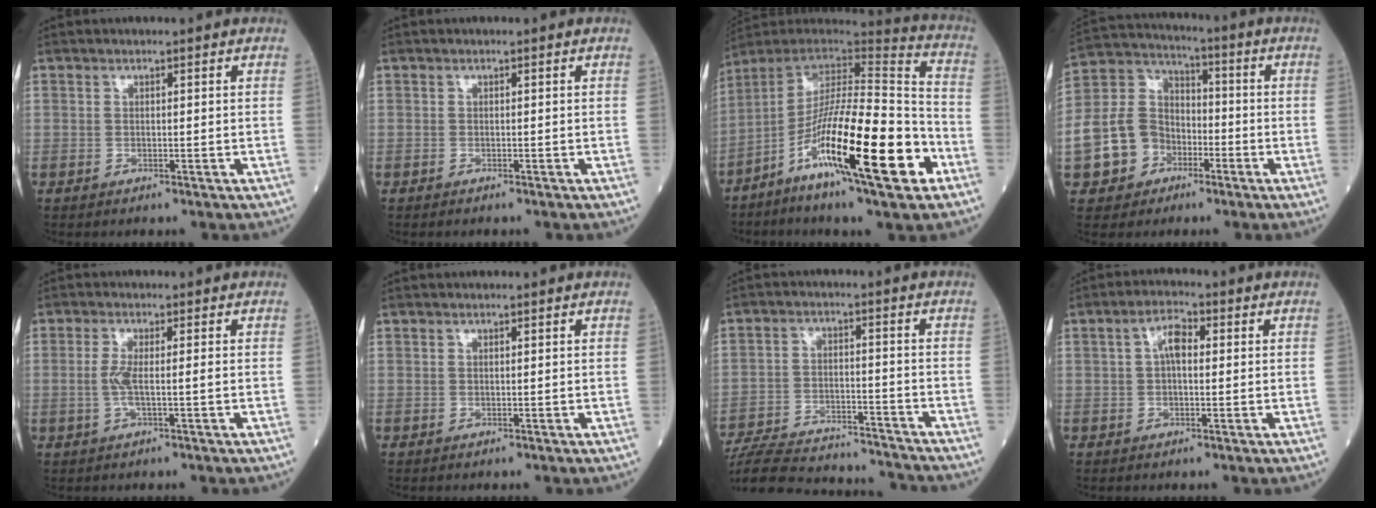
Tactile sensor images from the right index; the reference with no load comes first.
{"total": 0.6, "force": [-0.5, 0.1, 0.2], "torque": [-0.007, -0.001, -0.009]}
{"total": 23.0, "force": [-9.2, 2.0, 21.0], "torque": [-0.344, -0.028, -0.159]}
{"total": 11.3, "force": [-3.9, 9.3, 5.1], "torque": [-0.129, 0.028, -0.067]}
{"total": 3.3, "force": [-0.4, 0.3, 3.2], "torque": [-0.071, -0.002, -0.010]}
{"total": 0.0}
{"total": 20.2, "force": [-19.1, 3.0, 5.9], "torque": [-0.137, -0.011, -0.283]}
{"total": 3.9, "force": [0.6, 1.6, 3.5], "torque": [-0.065, 0.017, 0.009]}